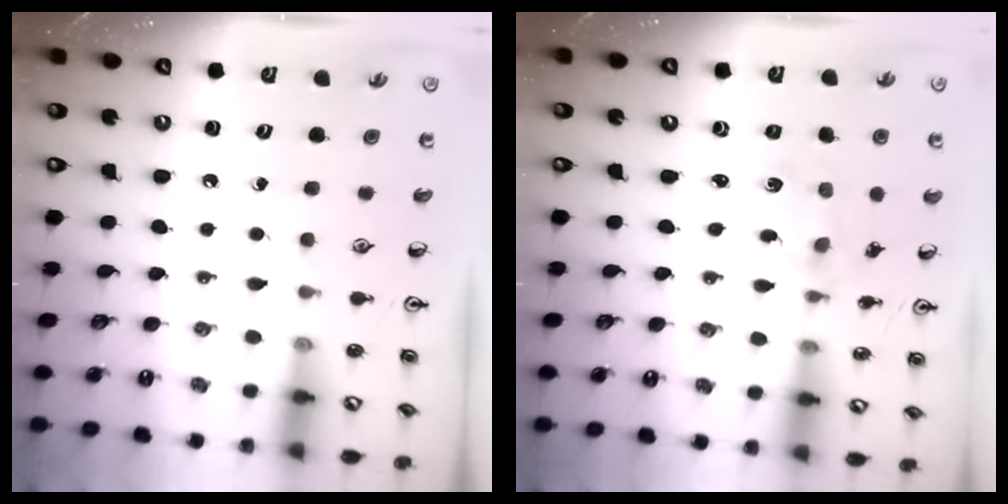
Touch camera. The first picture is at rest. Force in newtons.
{"total": 1.9, "press": 1.9, "slide": 0.2}